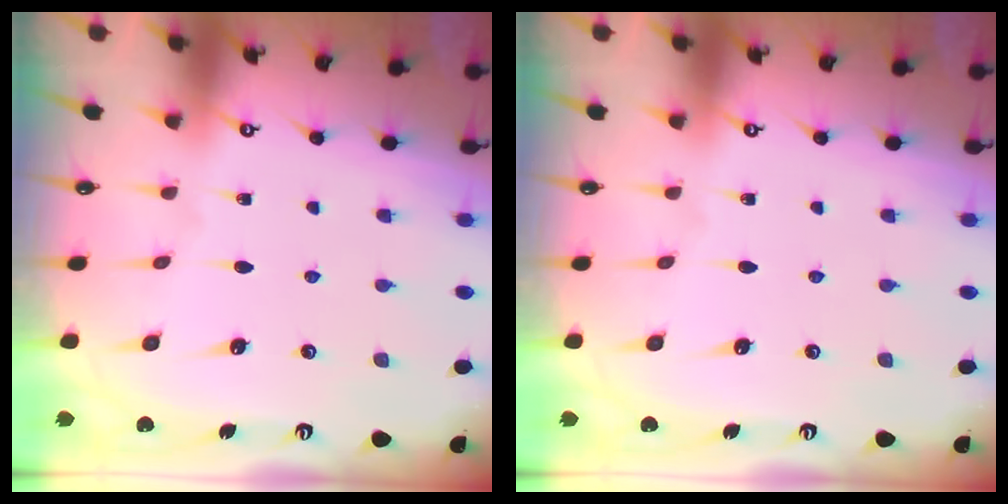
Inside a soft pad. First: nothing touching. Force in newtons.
{"total": 0.0}